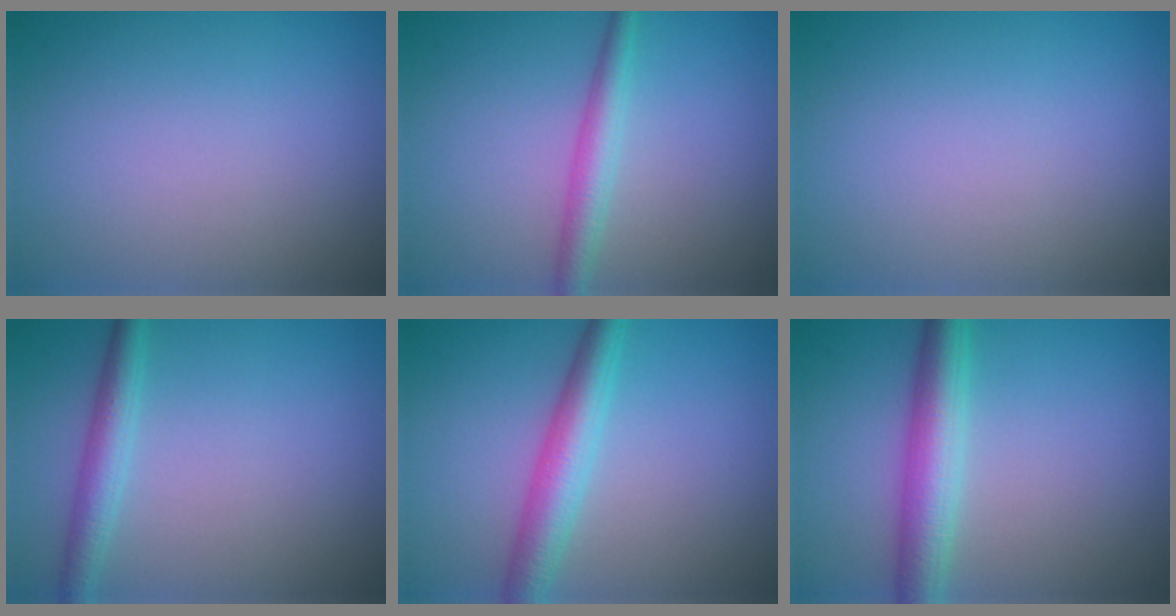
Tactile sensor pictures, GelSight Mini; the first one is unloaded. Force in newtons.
{"total": 2.7, "press": 2.7, "slide": 0.0}
{"total": 0.0}
{"total": 2.5, "press": 2.5, "slide": 0.1}
{"total": 4.1, "press": 4.1, "slide": 0.0}
{"total": 4.7, "press": 4.7, "slide": 0.1}